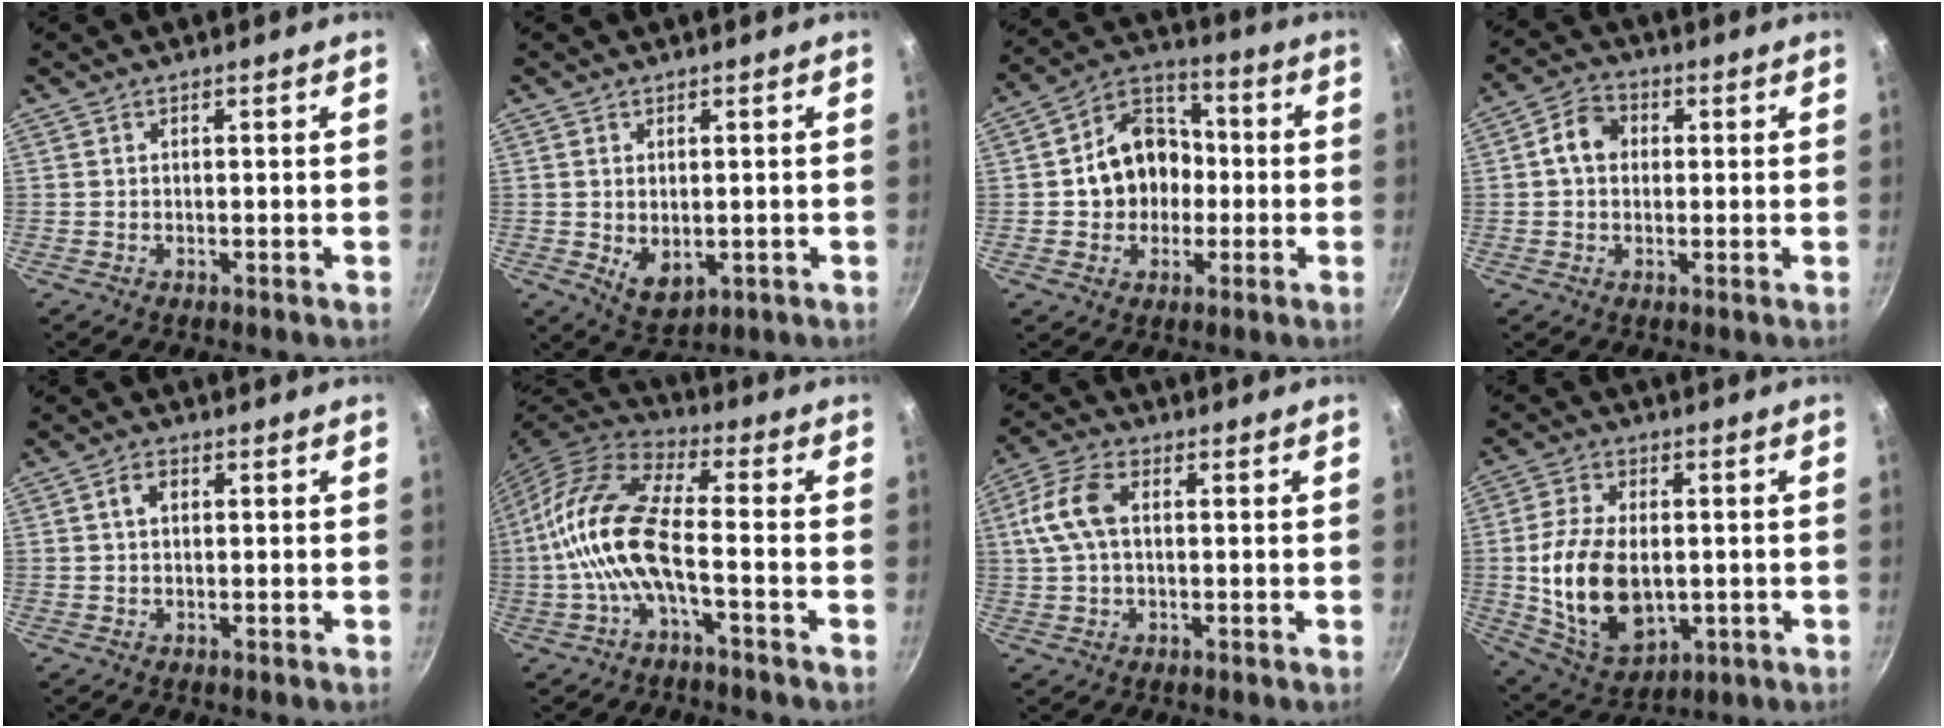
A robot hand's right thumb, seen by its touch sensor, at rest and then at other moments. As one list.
[{"total": 5.3, "force": [-0.2, 3.6, 4.0], "torque": [-0.058, -0.016, 0.007]}, {"total": 12.7, "force": [-0.7, 10.6, 6.9], "torque": [-0.068, 0.032, -0.022]}, {"total": 6.1, "force": [0.7, 4.9, 3.5], "torque": [-0.040, 0.015, 0.000]}, {"total": 2.6, "force": [0.6, 1.7, 1.8], "torque": [-0.025, 0.005, 0.007]}, {"total": 14.0, "force": [-3.1, 5.2, 12.6], "torque": [-0.261, 0.037, -0.076]}, {"total": 8.7, "force": [1.2, 5.2, 6.9], "torque": [-0.143, 0.020, 0.017]}, {"total": 16.4, "force": [-0.9, 10.3, 12.7], "torque": [-0.223, -0.003, 0.000]}]